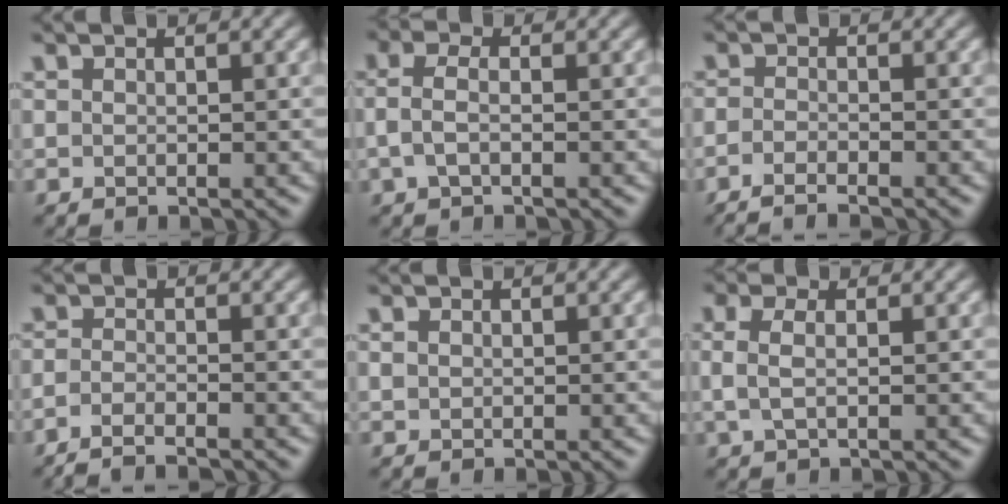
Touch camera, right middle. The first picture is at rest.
{"total": 2.2, "force": [-0.3, 1.0, 2.0], "torque": [-0.050, 0.002, -0.011]}
{"total": 2.7, "force": [-1.9, 0.6, 1.9], "torque": [-0.037, -0.007, -0.040]}
{"total": 2.7, "force": [-2.1, 0.5, 1.7], "torque": [-0.031, -0.004, -0.046]}
{"total": 0.7, "force": [0.2, 0.5, 0.3], "torque": [-0.007, -0.001, 0.005]}
{"total": 2.1, "force": [0.4, 1.0, 1.8], "torque": [-0.043, 0.005, 0.004]}